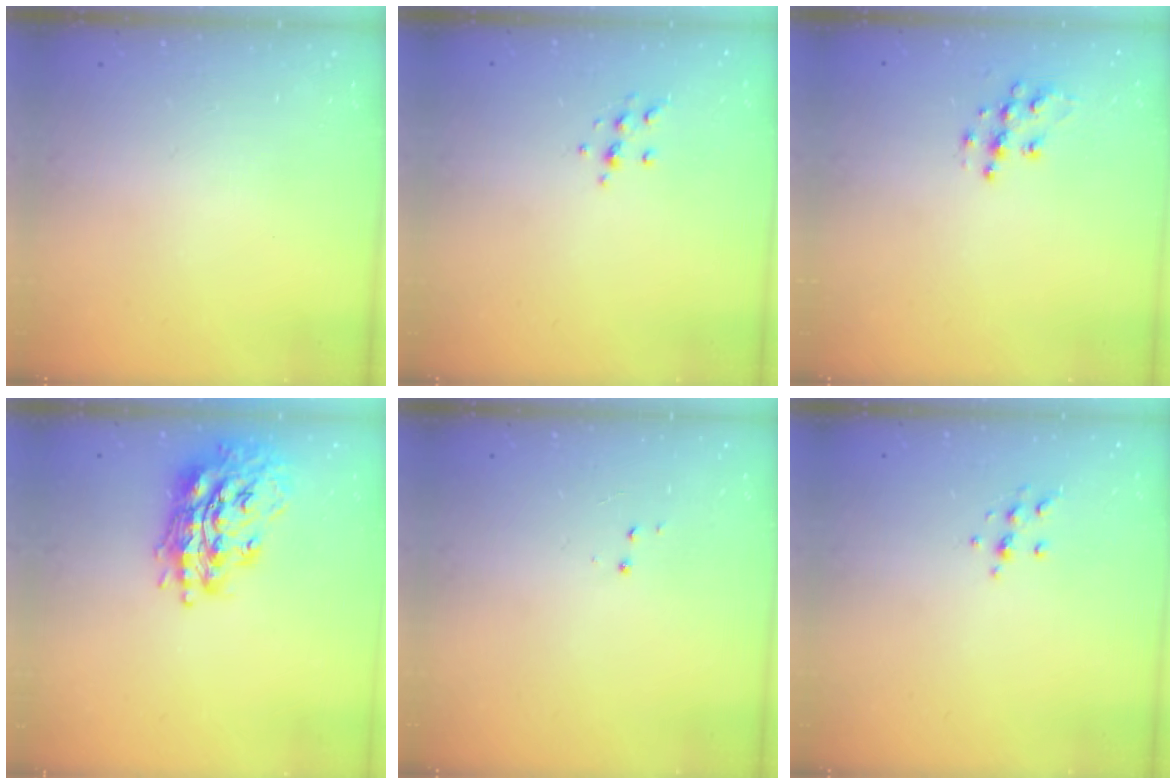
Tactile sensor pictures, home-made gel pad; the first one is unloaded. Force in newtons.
{"total": 6.2, "press": 6.2, "slide": 0.8}
{"total": 8.9, "press": 8.9, "slide": 0.5}
{"total": 18.7, "press": 18.7, "slide": 1.8}
{"total": 2.9, "press": 2.8, "slide": 0.4}
{"total": 6.2, "press": 6.2, "slide": 0.8}